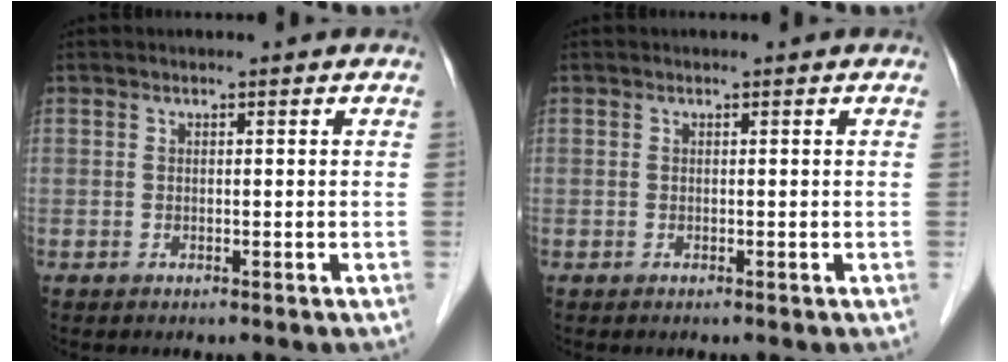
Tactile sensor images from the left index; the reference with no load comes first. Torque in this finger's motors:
{"motor_torque": [0.00, 0.00, 0.02, -0.01]}